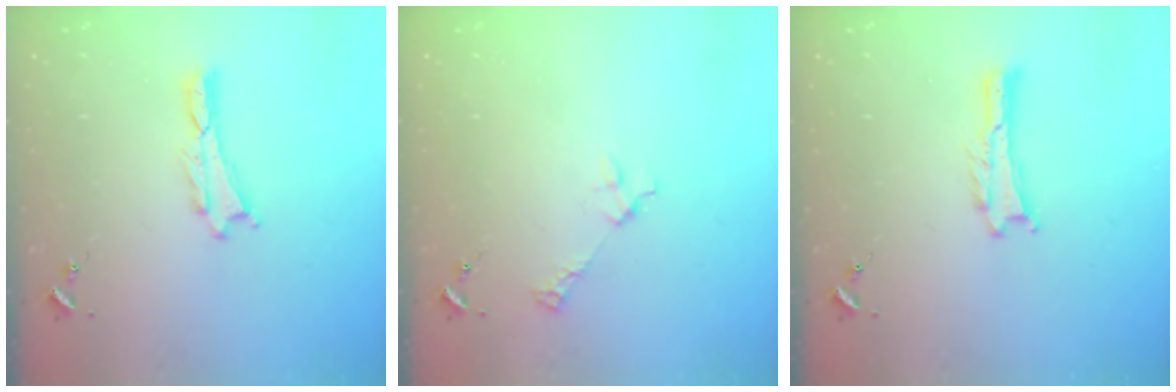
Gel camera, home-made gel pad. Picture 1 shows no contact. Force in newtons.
{"total": 2.6, "press": 2.6, "slide": 0.3}
{"total": 0.0}